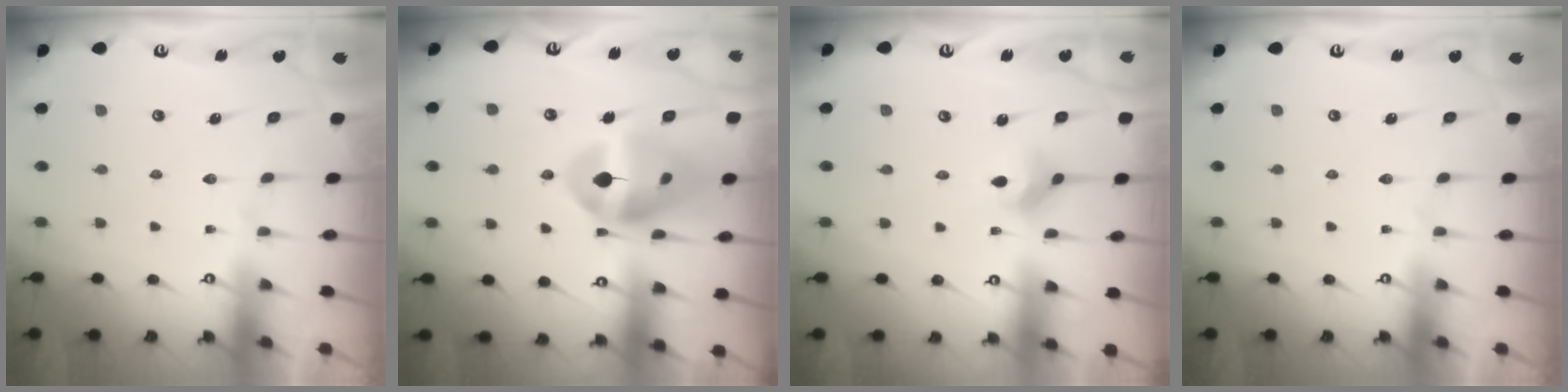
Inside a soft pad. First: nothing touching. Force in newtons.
{"total": 14.5, "press": 14.4, "slide": 1.5}
{"total": 2.8, "press": 2.8, "slide": 0.2}
{"total": 0.0}